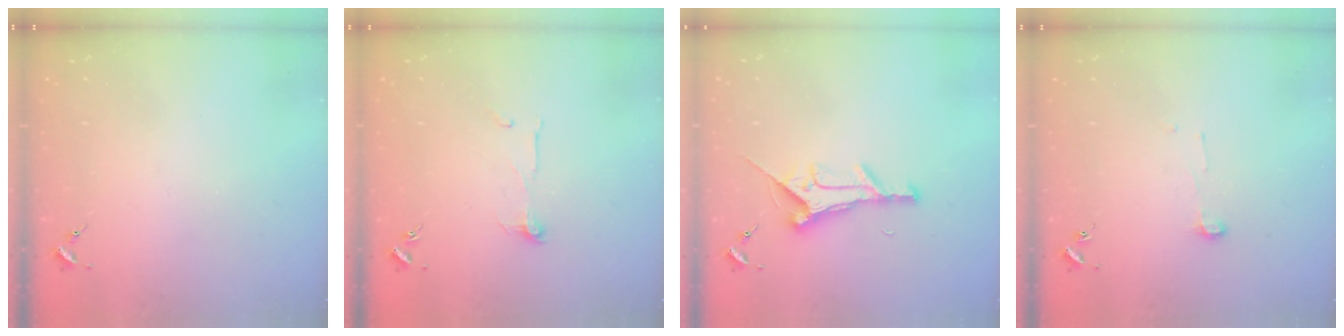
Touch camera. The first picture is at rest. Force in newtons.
{"total": 4.9, "press": 4.8, "slide": 0.4}
{"total": 11.3, "press": 11.3, "slide": 0.6}
{"total": 3.9, "press": 3.9, "slide": 0.3}